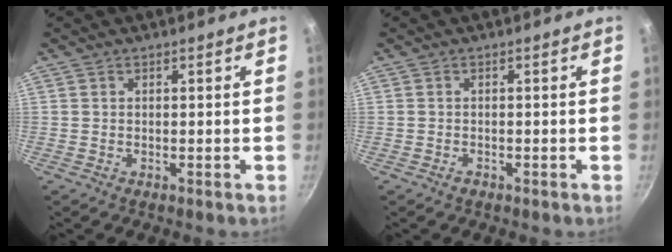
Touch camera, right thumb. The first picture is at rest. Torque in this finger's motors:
{"motor_torque": [-0.16, 0.05, -0.24, 0.11, 0.03]}